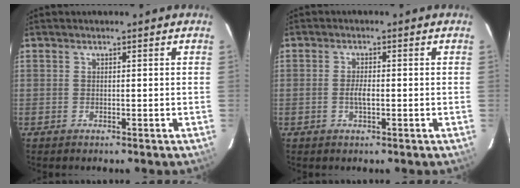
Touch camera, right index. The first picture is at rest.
{"total": 2.3, "force": [-0.5, 0.8, 2.1], "torque": [-0.041, 0.000, -0.010]}